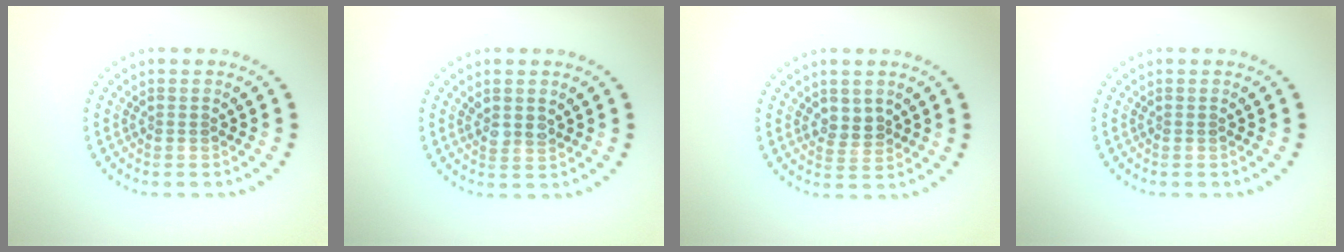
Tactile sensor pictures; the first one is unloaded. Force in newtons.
{"total": 1.7, "press": 1.6, "slide": 0.7}
{"total": 1.9, "press": 1.7, "slide": 0.8}
{"total": 0.0}